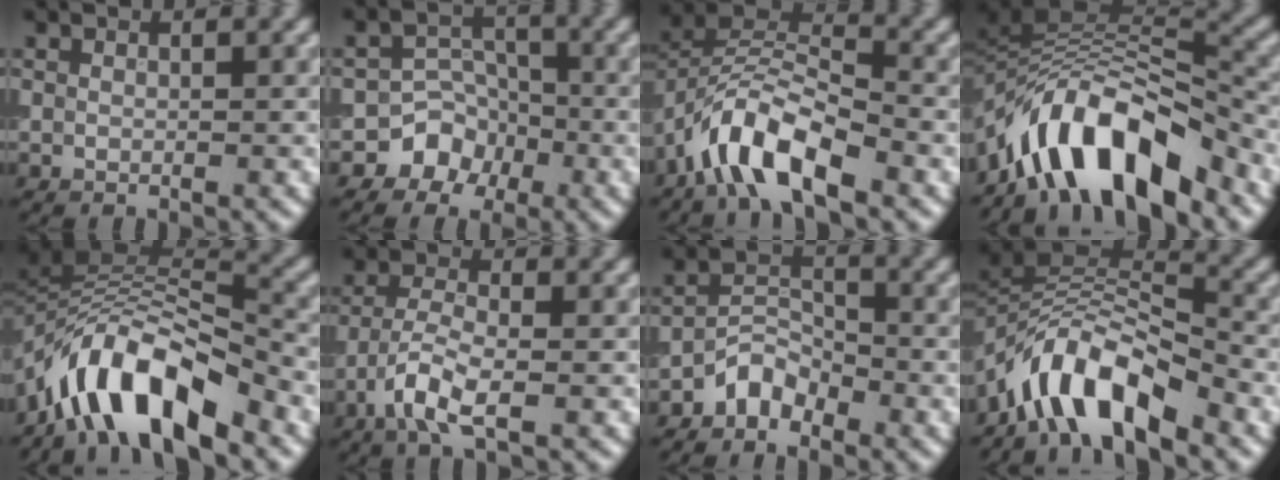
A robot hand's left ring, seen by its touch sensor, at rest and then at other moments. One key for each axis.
{"total": 4.0, "fx": -2.2, "fy": 3.3, "fz": 0.7, "tx": 0.020, "ty": 0.017, "tz": -0.048}
{"total": 7.0, "fx": -4.3, "fy": 2.6, "fz": 4.9, "tx": -0.085, "ty": 0.009, "tz": -0.089}
{"total": 10.2, "fx": -7.0, "fy": 3.7, "fz": 6.5, "tx": -0.088, "ty": 0.014, "tz": -0.131}
{"total": 9.2, "fx": -6.3, "fy": 3.3, "fz": 5.9, "tx": -0.083, "ty": 0.009, "tz": -0.124}
{"total": 3.7, "fx": -2.0, "fy": 1.0, "fz": 3.0, "tx": -0.069, "ty": 0.002, "tz": -0.048}
{"total": 2.8, "fx": -2.2, "fy": 1.5, "fz": 1.0, "tx": -0.013, "ty": 0.013, "tz": -0.046}
{"total": 7.3, "fx": -5.2, "fy": 2.5, "fz": 4.5, "tx": -0.062, "ty": 0.008, "tz": -0.104}